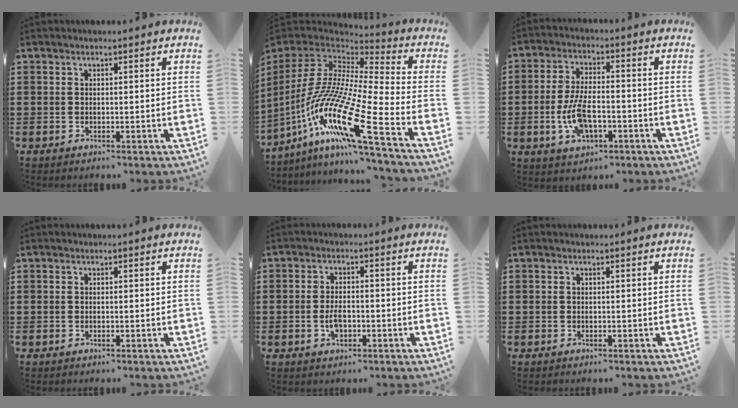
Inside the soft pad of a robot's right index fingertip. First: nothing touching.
{"total": 17.4, "force": [-9.4, 2.1, 14.4], "torque": [-0.319, -0.016, -0.190]}
{"total": 8.1, "force": [-2.4, 3.7, 6.8], "torque": [-0.156, -0.003, -0.047]}
{"total": 0.0}
{"total": 3.4, "force": [-0.9, 1.8, 2.7], "torque": [-0.057, 0.001, -0.017]}
{"total": 0.0}